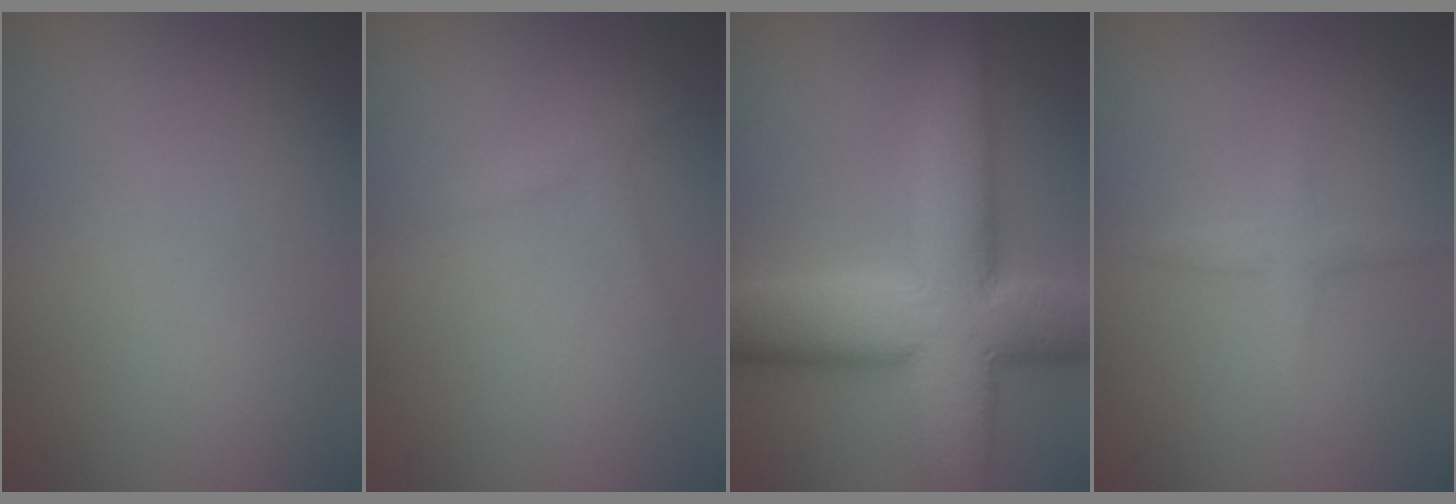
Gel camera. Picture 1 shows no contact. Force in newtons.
{"total": 1.2, "press": 1.1, "slide": 0.1}
{"total": 13.4, "press": 13.3, "slide": 0.9}
{"total": 1.6, "press": 1.6, "slide": 0.0}